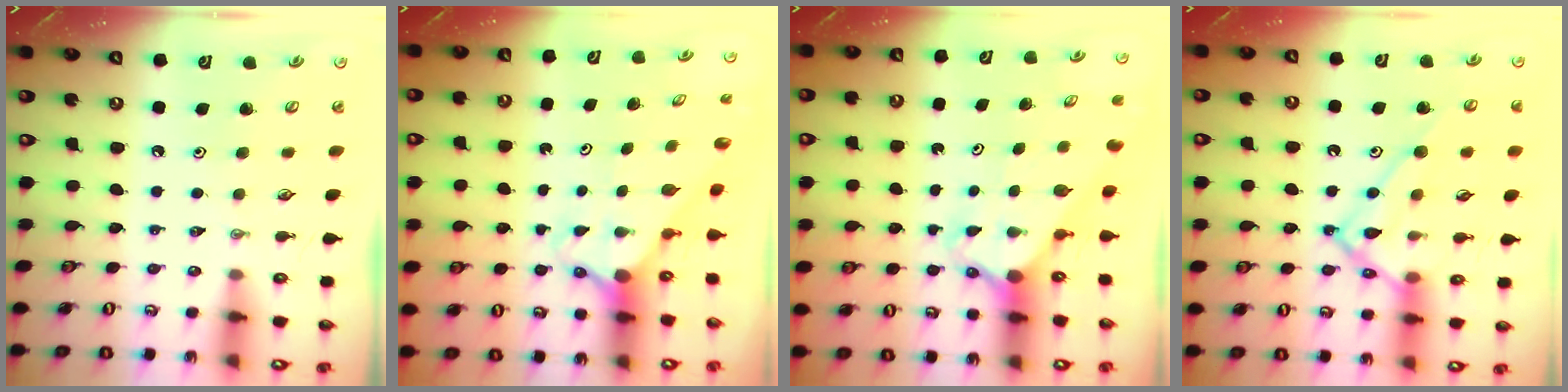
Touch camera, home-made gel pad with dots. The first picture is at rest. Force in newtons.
{"total": 2.2, "press": 2.2, "slide": 0.1}
{"total": 2.5, "press": 2.5, "slide": 0.2}
{"total": 16.5, "press": 16.5, "slide": 1.3}